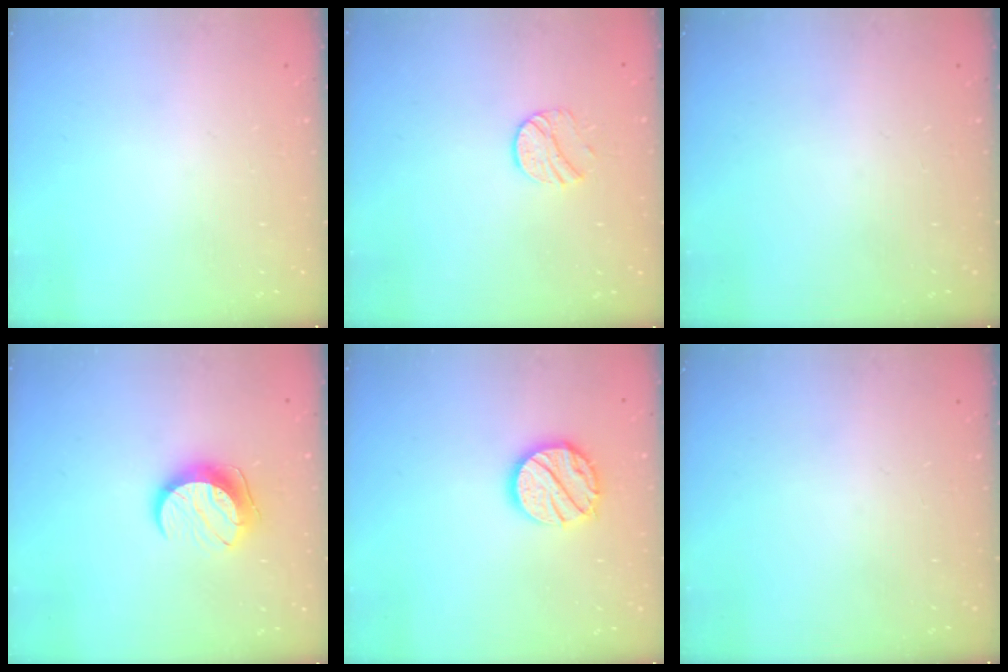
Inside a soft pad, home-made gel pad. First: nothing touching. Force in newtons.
{"total": 8.4, "press": 8.4, "slide": 0.6}
{"total": 0.0}
{"total": 10.1, "press": 10.1, "slide": 0.5}
{"total": 12.6, "press": 12.5, "slide": 0.8}
{"total": 0.0}